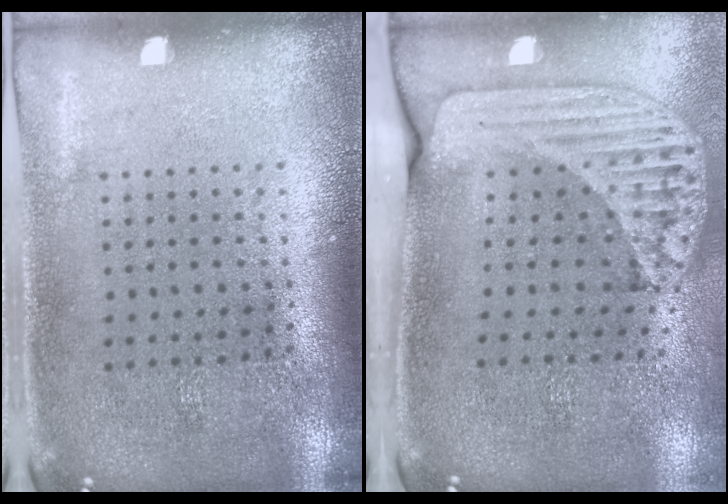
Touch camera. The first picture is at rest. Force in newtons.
{"total": 2.4, "press": 1.7, "slide": 1.7}